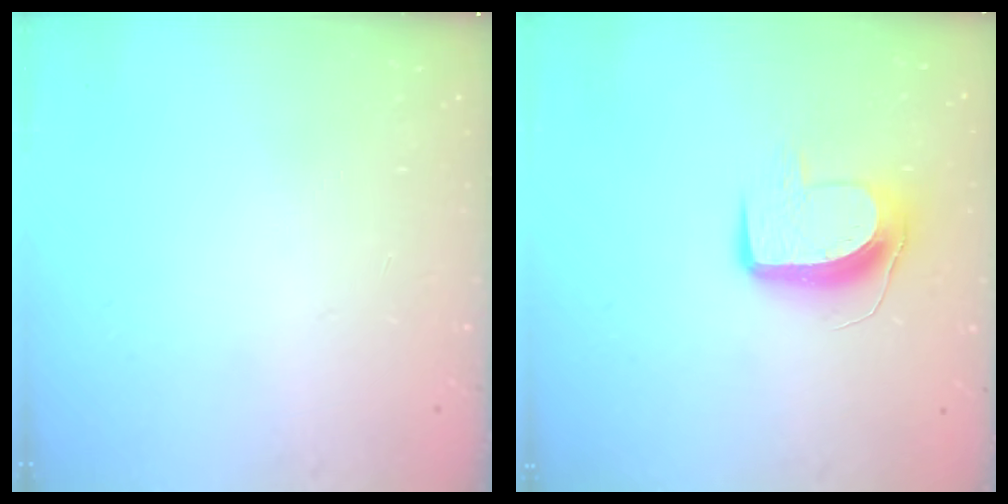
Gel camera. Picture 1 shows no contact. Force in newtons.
{"total": 9.6, "press": 9.6, "slide": 0.2}